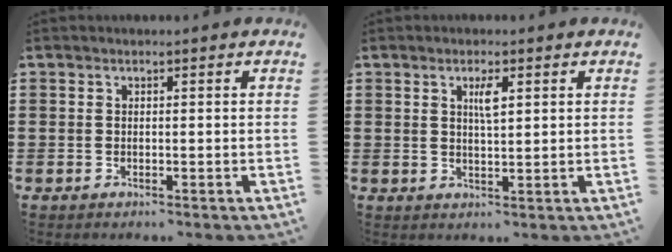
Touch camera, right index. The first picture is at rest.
{"total": 2.7, "force": [1.0, 0.6, 2.4], "torque": [-0.042, 0.001, 0.012]}